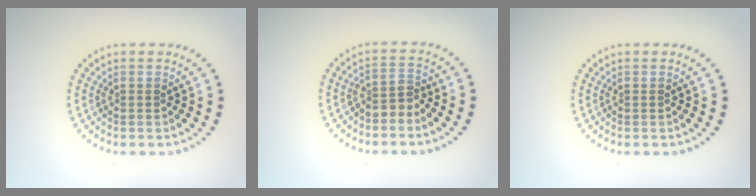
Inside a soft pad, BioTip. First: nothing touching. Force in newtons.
{"total": 1.9, "press": 1.4, "slide": 1.2}
{"total": 0.0}